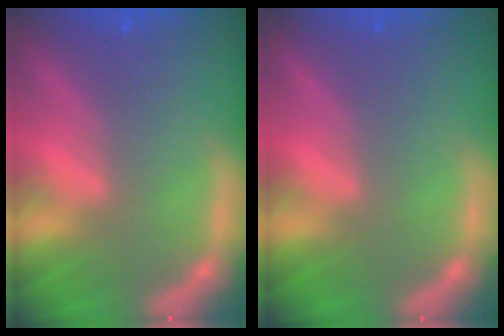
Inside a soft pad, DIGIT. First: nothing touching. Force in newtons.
{"total": 0.0}